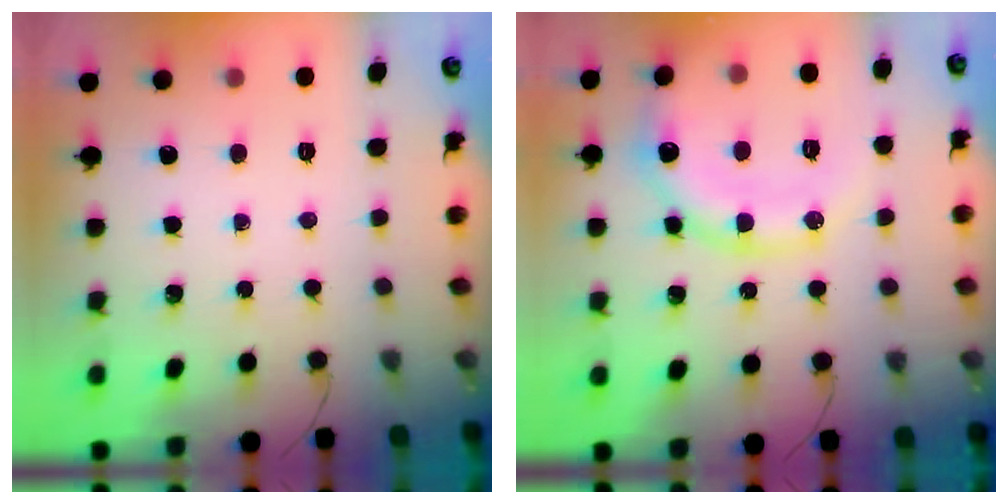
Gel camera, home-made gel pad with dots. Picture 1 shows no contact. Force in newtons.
{"total": 14.8, "press": 14.6, "slide": 2.0}